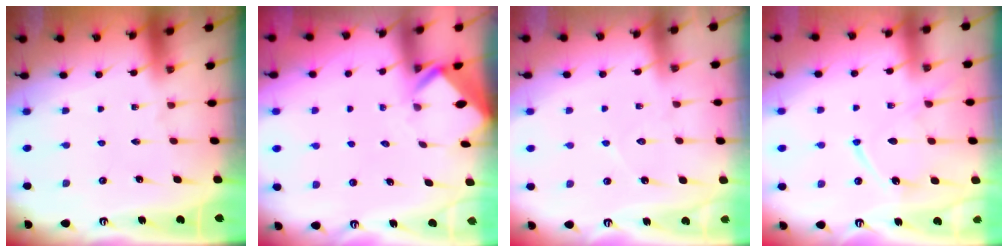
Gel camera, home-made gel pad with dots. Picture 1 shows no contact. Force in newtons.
{"total": 2.5, "press": 2.5, "slide": 0.1}
{"total": 5.9, "press": 5.8, "slide": 0.7}
{"total": 12.3, "press": 12.3, "slide": 1.3}